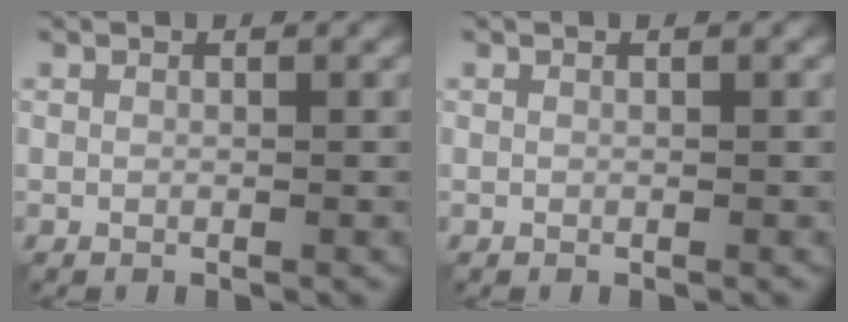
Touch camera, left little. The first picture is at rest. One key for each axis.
{"total": 0.0}